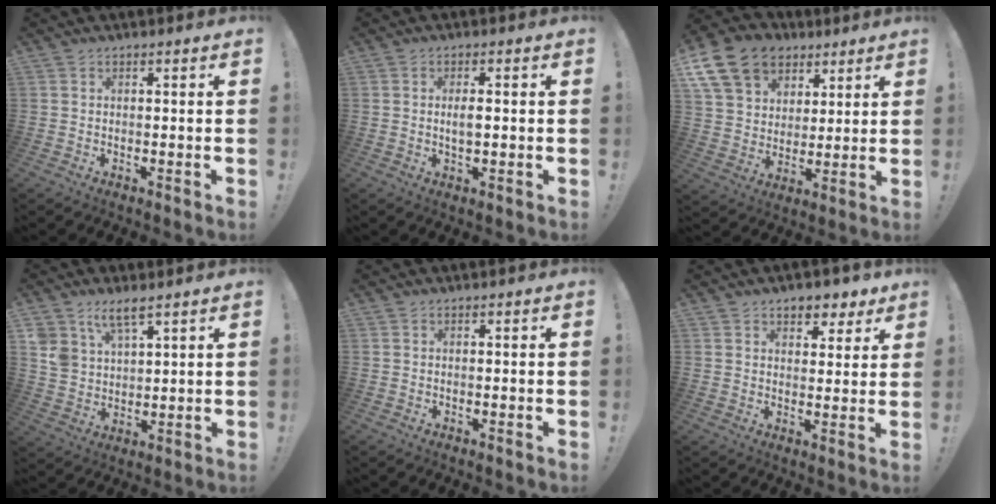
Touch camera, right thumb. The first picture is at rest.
{"total": 3.1, "force": [-0.2, 1.1, 2.9], "torque": [-0.044, -0.001, -0.007]}
{"total": 17.2, "force": [9.1, 12.4, 7.7], "torque": [-0.124, -0.044, 0.177]}
{"total": 7.3, "force": [5.5, 3.5, 3.3], "torque": [-0.065, -0.027, 0.107]}
{"total": 0.0}
{"total": 6.5, "force": [4.6, 3.7, 2.5], "torque": [-0.025, -0.027, 0.084]}